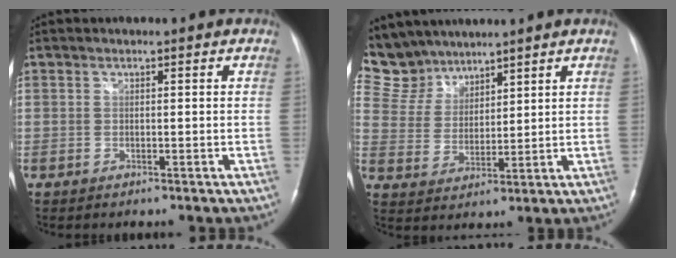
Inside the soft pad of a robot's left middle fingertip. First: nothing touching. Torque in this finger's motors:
{"motor_torque": [0.09, -0.11, -0.11, -0.05]}